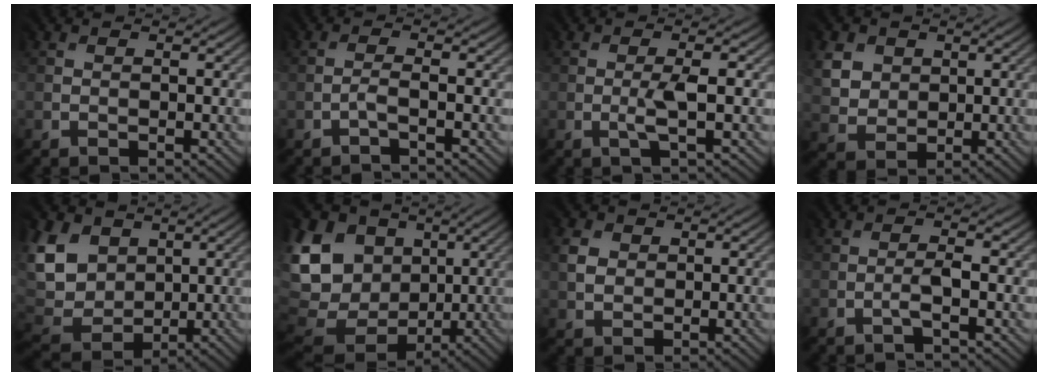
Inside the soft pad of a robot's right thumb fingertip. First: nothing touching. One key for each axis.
{"total": 1.2, "fx": -1.0, "fy": -0.7, "fz": 0.0, "tx": -0.004, "ty": 0.009, "tz": -0.025}
{"total": 1.4, "fx": -0.5, "fy": -0.5, "fz": 1.2, "tx": -0.026, "ty": 0.001, "tz": -0.012}
{"total": 4.6, "fx": 2.4, "fy": 3.9, "fz": 0.7, "tx": -0.054, "ty": 0.001, "tz": 0.038}
{"total": 10.6, "fx": 4.2, "fy": 8.4, "fz": 4.9, "tx": -0.178, "ty": 0.007, "tz": 0.086}
{"total": 15.8, "fx": 3.4, "fy": 13.3, "fz": 7.7, "tx": -0.225, "ty": 0.003, "tz": 0.091}
{"total": 2.6, "fx": 1.1, "fy": 2.3, "fz": 0.3, "tx": -0.019, "ty": 0.000, "tz": 0.019}
{"total": 1.1, "fx": -0.8, "fy": -0.6, "fz": 0.4, "tx": -0.010, "ty": 0.007, "tz": -0.020}